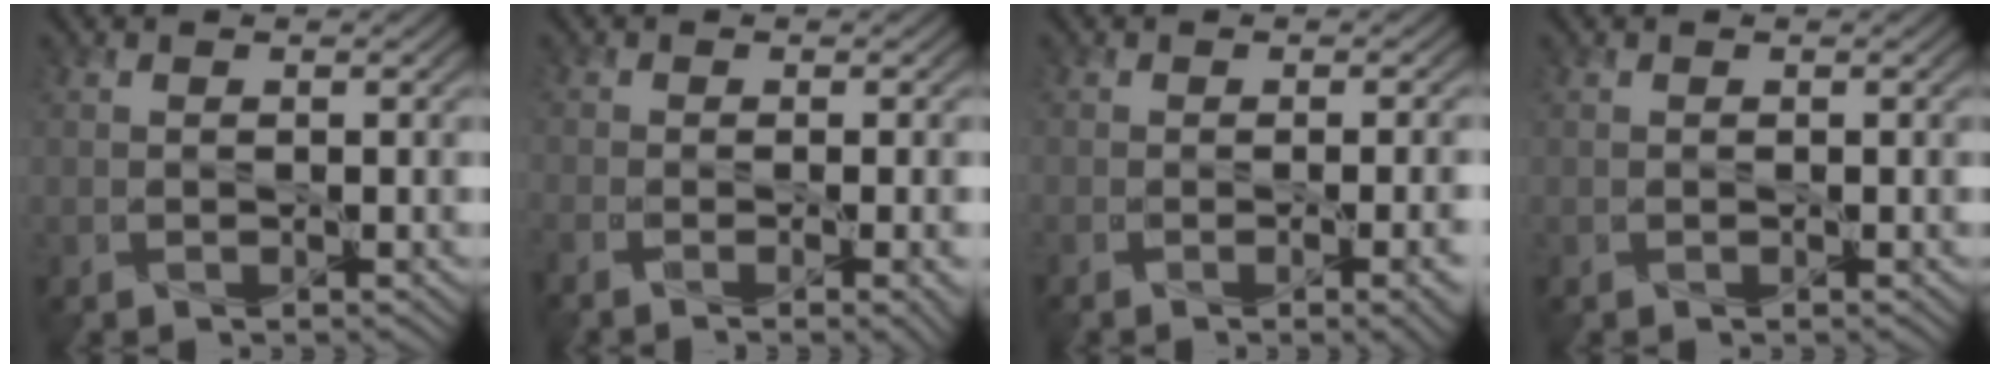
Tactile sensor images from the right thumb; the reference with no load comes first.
{"total": 5.2, "force": [-2.1, 1.7, 4.4], "torque": [-0.060, -0.010, -0.031]}
{"total": 5.2, "force": [-1.6, 1.6, 4.6], "torque": [-0.055, -0.008, -0.016]}
{"total": 0.0}